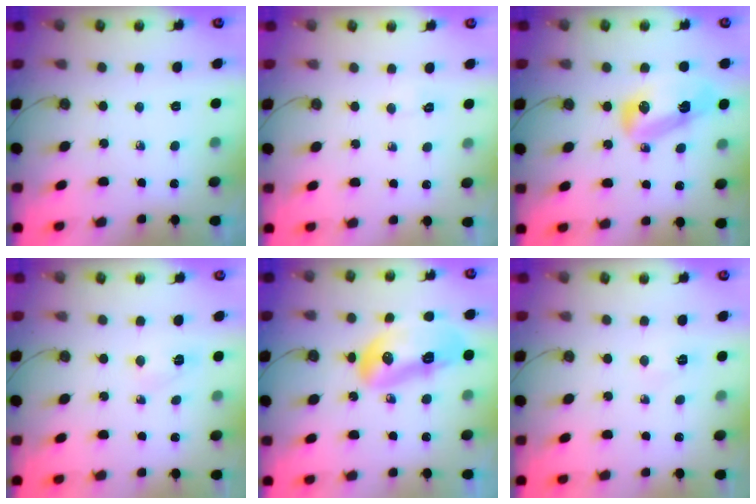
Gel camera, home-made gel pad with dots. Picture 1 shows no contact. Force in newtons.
{"total": 2.9, "press": 2.6, "slide": 1.4}
{"total": 9.2, "press": 9.2, "slide": 0.6}
{"total": 2.7, "press": 2.4, "slide": 1.1}
{"total": 14.0, "press": 13.9, "slide": 1.7}
{"total": 2.6, "press": 2.1, "slide": 1.4}